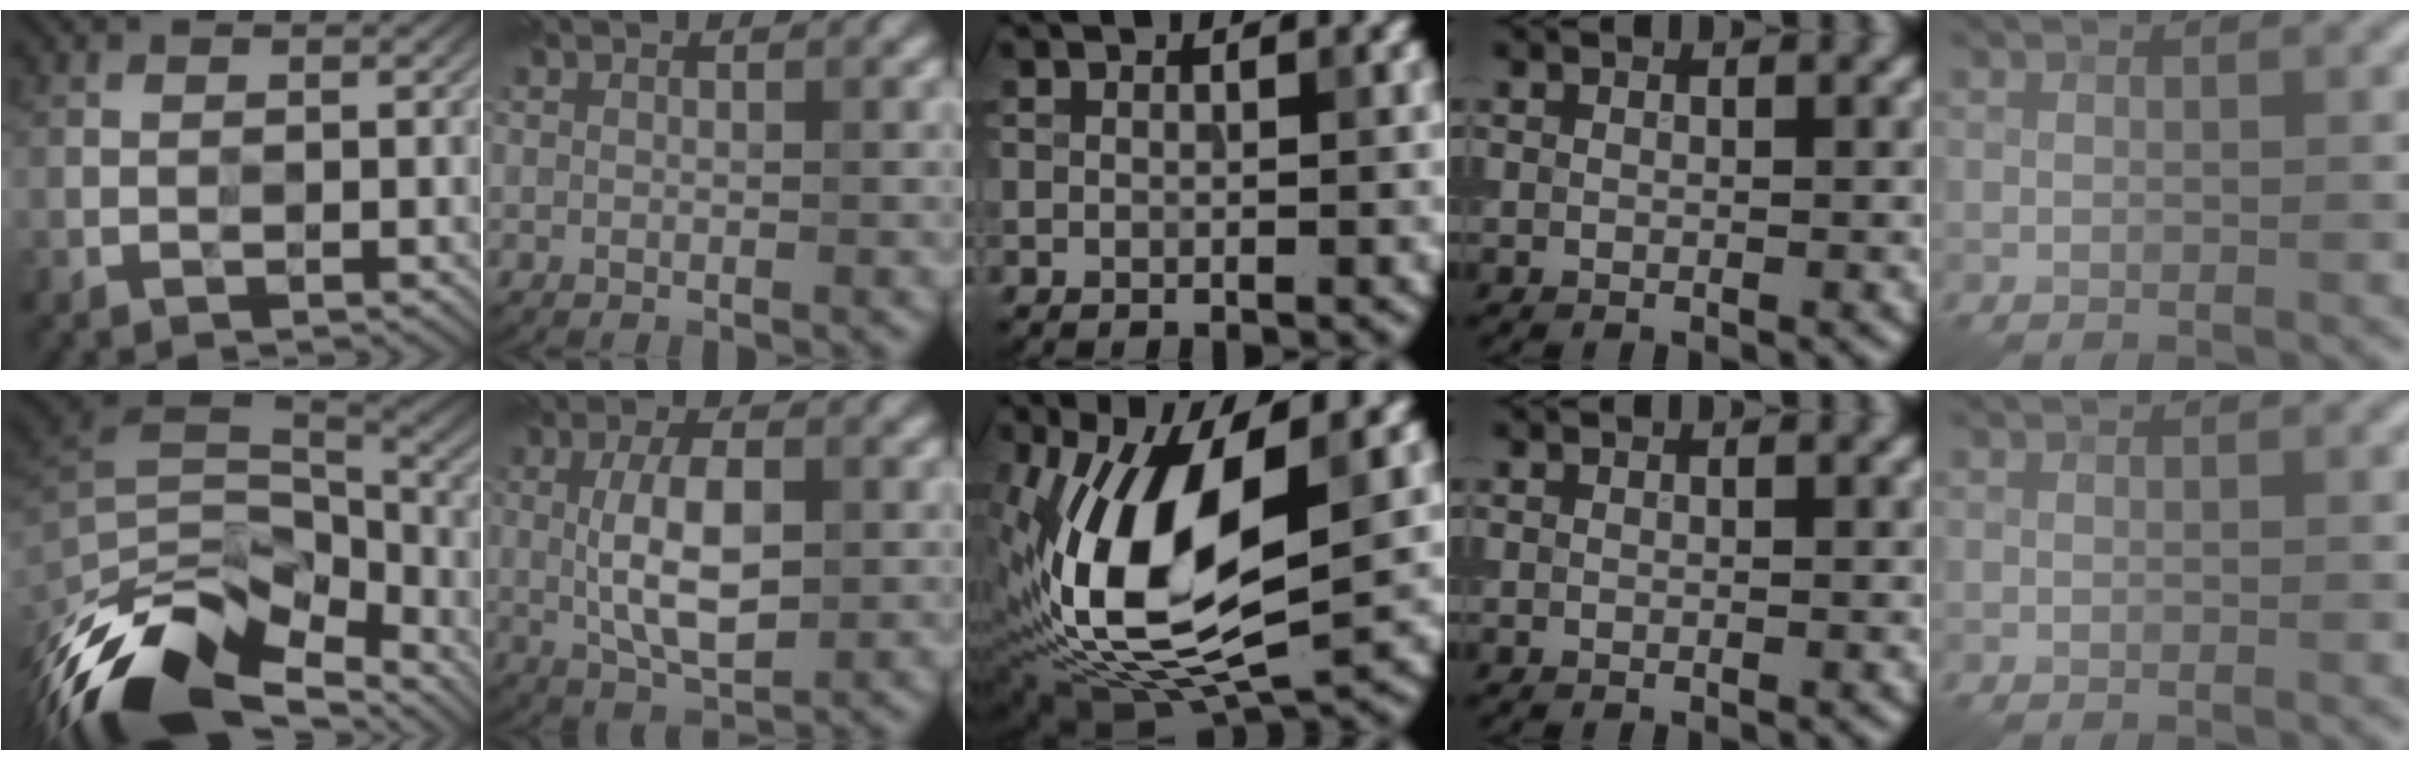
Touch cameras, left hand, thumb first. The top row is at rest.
{"thumb": {"total": 15.2, "force": [-11.4, 6.3, 7.8], "torque": [-0.198, -0.026, -0.185]}, "index": {"total": 6.2, "force": [0.2, 2.7, 5.6], "torque": [-0.109, 0.000, 0.004]}, "middle": {"total": 13.0, "force": [0.8, 6.1, 11.5], "torque": [-0.219, -0.013, 0.010]}}